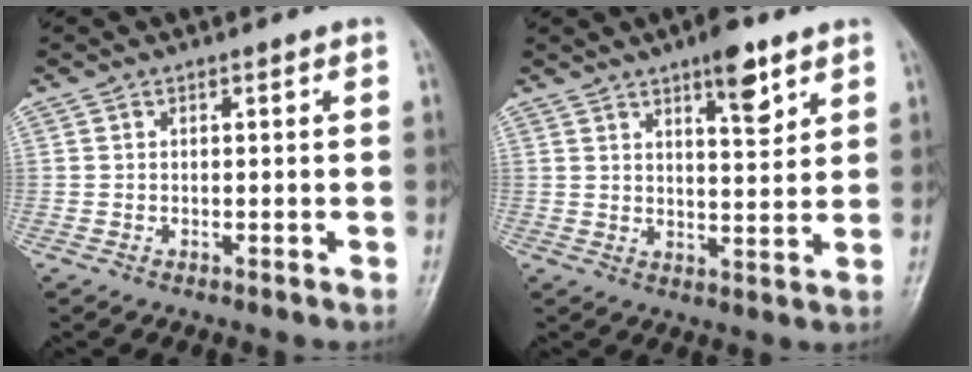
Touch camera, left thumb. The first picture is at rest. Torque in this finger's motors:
{"motor_torque": [1.56, 0.53, 0.90, -0.96, 0.09]}